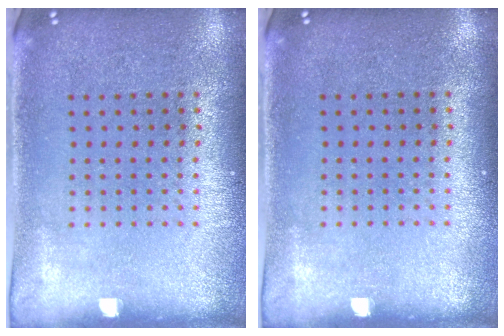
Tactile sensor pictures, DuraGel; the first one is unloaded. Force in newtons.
{"total": 0.0}